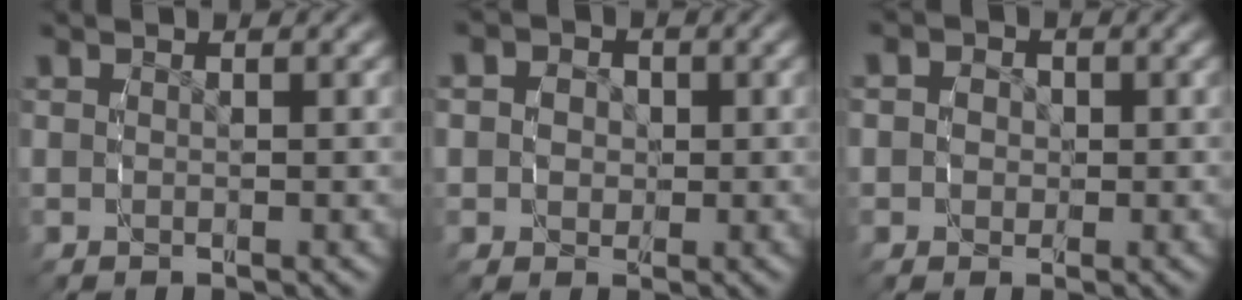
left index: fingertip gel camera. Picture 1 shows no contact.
{"total": 3.7, "force": [0.3, 3.4, 1.4], "torque": [-0.034, -0.013, 0.006]}
{"total": 2.8, "force": [0.0, 2.6, 0.8], "torque": [-0.021, -0.005, -0.004]}